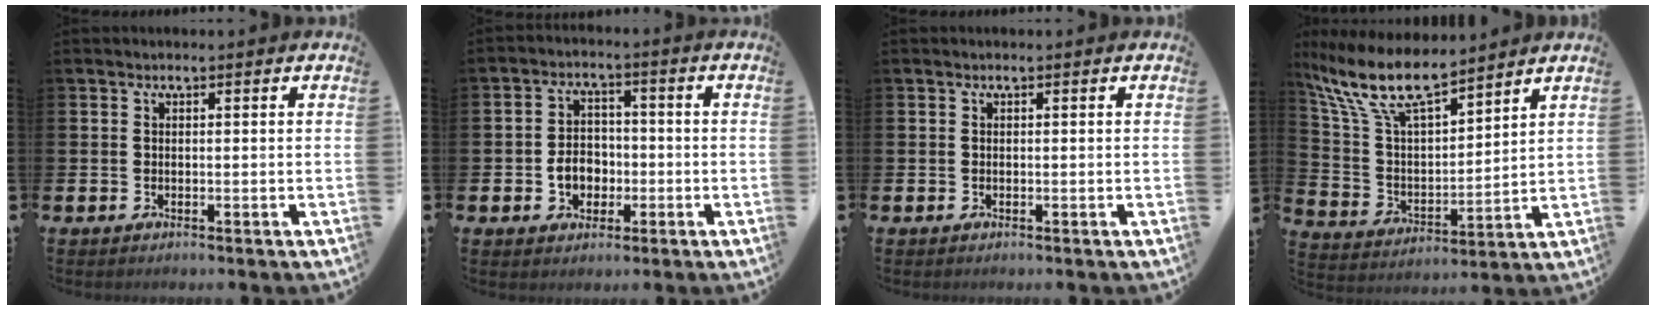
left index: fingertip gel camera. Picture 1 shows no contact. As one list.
[{"total": 4.6, "force": [-1.3, 3.8, 2.3], "torque": [-0.034, 0.001, -0.031]}, {"total": 0.0}, {"total": 10.9, "force": [9.2, 2.5, 5.3], "torque": [-0.146, -0.044, 0.164]}]